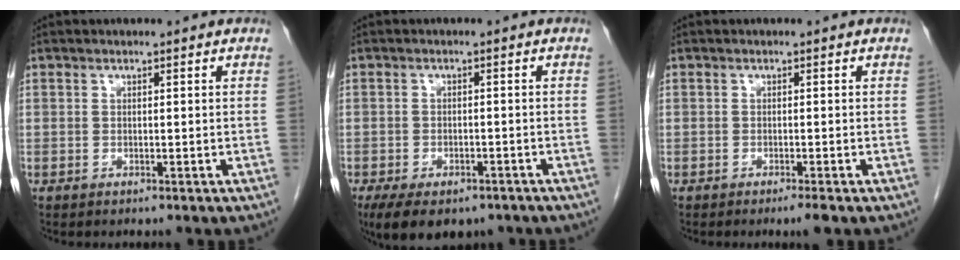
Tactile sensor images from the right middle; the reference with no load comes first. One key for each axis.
{"total": 10.5, "fx": -7.5, "fy": 5.0, "fz": 5.5, "tx": -0.087, "ty": -0.004, "tz": -0.108}
{"total": 1.6, "fx": -1.1, "fy": -0.3, "fz": 1.2, "tx": -0.022, "ty": -0.006, "tz": -0.016}